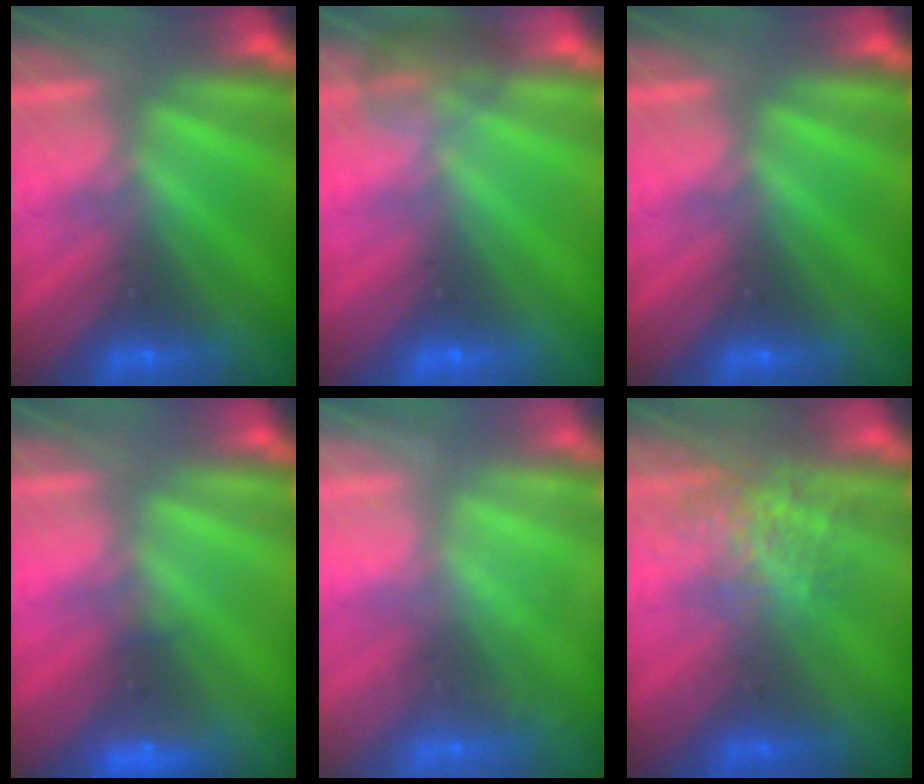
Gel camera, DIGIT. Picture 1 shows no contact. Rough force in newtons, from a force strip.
{"total": 3.8}
{"total": 0.0}
{"total": 1.9}
{"total": 2.4}
{"total": 3.6}